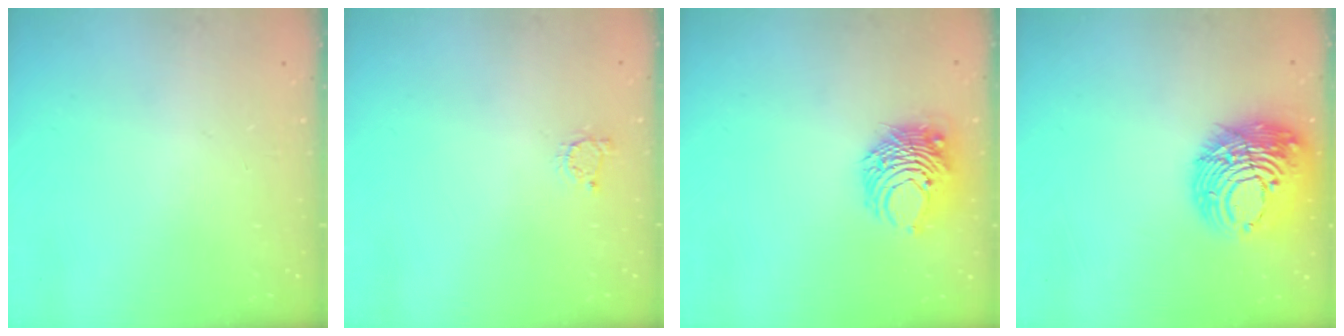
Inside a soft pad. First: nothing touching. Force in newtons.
{"total": 2.2, "press": 2.2, "slide": 0.4}
{"total": 8.4, "press": 8.4, "slide": 0.7}
{"total": 16.6, "press": 16.4, "slide": 2.0}